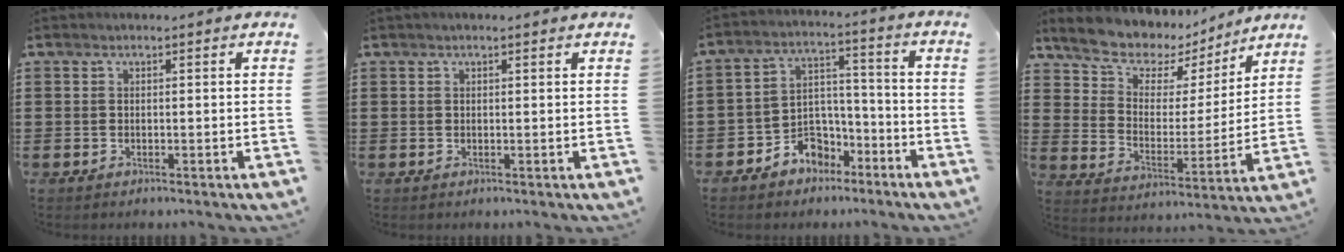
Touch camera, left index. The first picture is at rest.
{"total": 0.6, "force": [0.4, 0.0, 0.5], "torque": [-0.009, 0.001, 0.007]}
{"total": 5.6, "force": [-4.1, 3.8, 0.7], "torque": [-0.020, 0.016, -0.079]}
{"total": 7.8, "force": [6.8, 3.5, 1.3], "torque": [-0.064, -0.047, 0.119]}